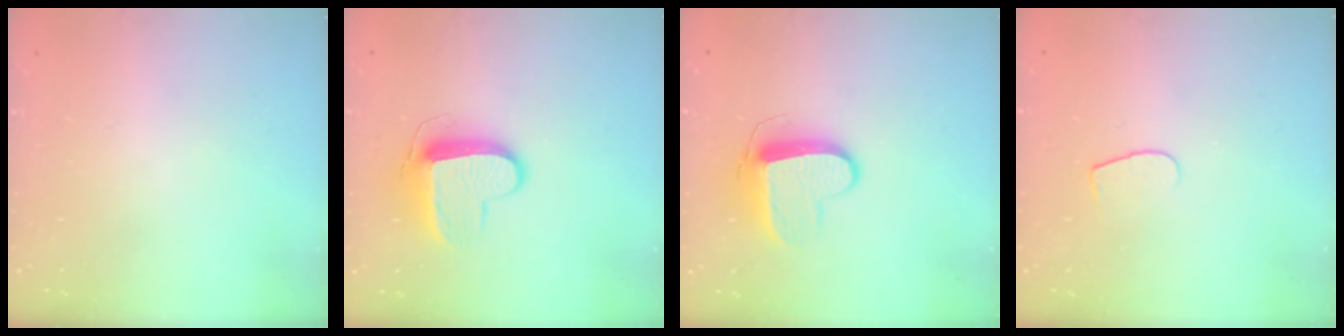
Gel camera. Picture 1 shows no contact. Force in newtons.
{"total": 11.2, "press": 11.2, "slide": 0.8}
{"total": 9.5, "press": 9.5, "slide": 0.2}
{"total": 5.9, "press": 5.9, "slide": 0.6}